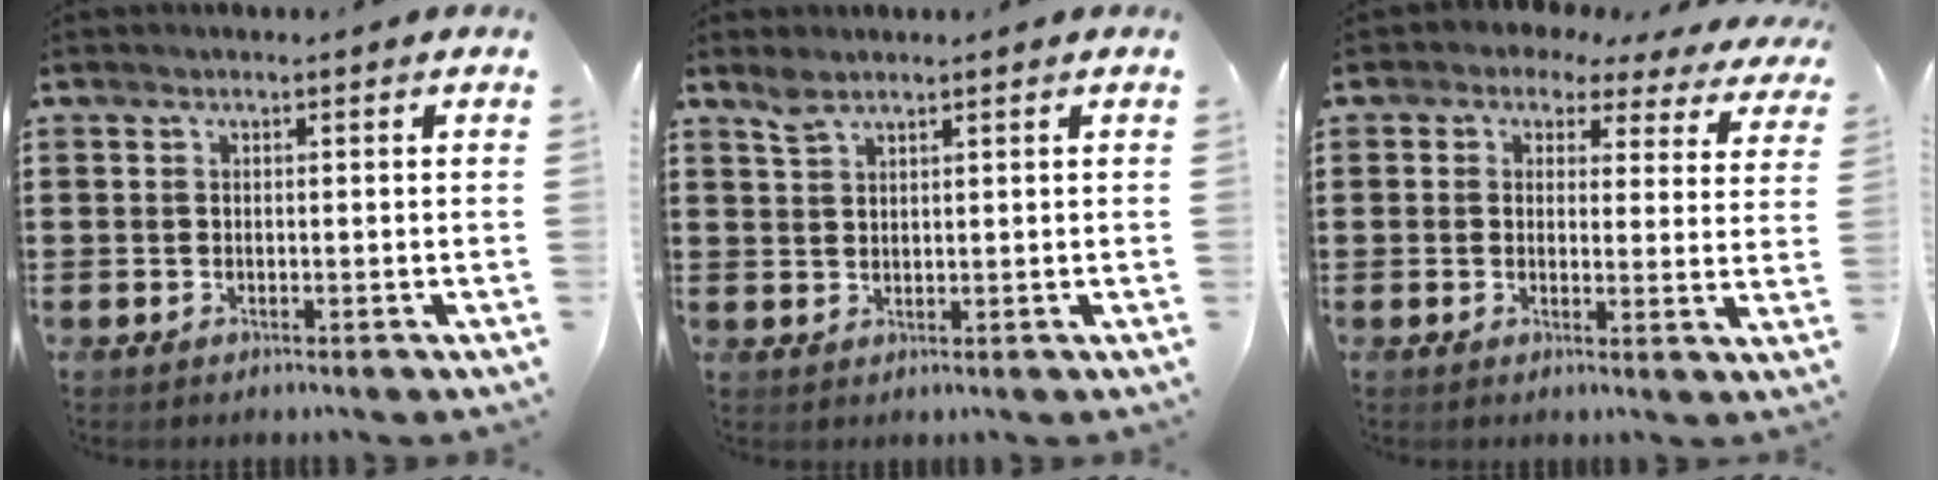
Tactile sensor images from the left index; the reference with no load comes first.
{"total": 2.1, "force": [1.7, 0.6, 1.1], "torque": [-0.026, 0.001, 0.032]}
{"total": 2.9, "force": [2.2, 1.6, 0.8], "torque": [-0.026, -0.018, 0.032]}